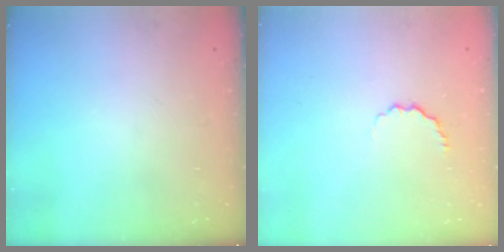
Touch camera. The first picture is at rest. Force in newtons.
{"total": 3.8, "press": 3.7, "slide": 0.9}